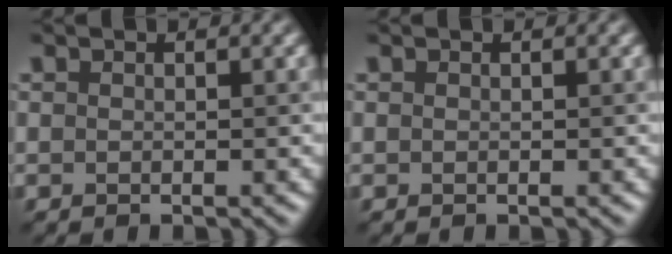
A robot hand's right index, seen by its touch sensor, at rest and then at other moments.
{"total": 0.0}